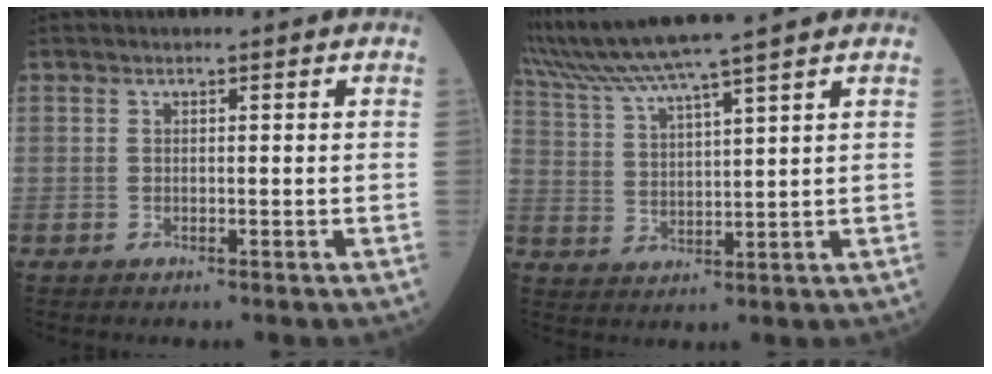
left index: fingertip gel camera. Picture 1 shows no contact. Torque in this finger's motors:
{"motor_torque": [1.07, -1.07, 0.22, 0.13]}